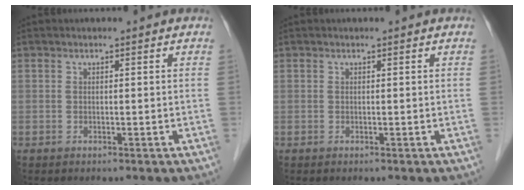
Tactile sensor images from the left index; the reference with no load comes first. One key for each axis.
{"total": 0.0}